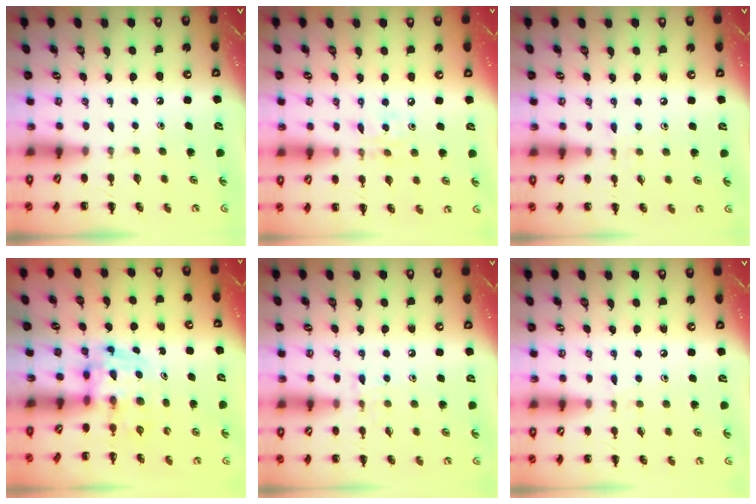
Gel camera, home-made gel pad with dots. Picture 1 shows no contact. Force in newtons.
{"total": 5.9, "press": 5.8, "slide": 1.3}
{"total": 4.0, "press": 3.7, "slide": 1.5}
{"total": 3.6, "press": 3.5, "slide": 0.6}
{"total": 5.4, "press": 5.2, "slide": 1.2}
{"total": 4.4, "press": 4.0, "slide": 1.8}